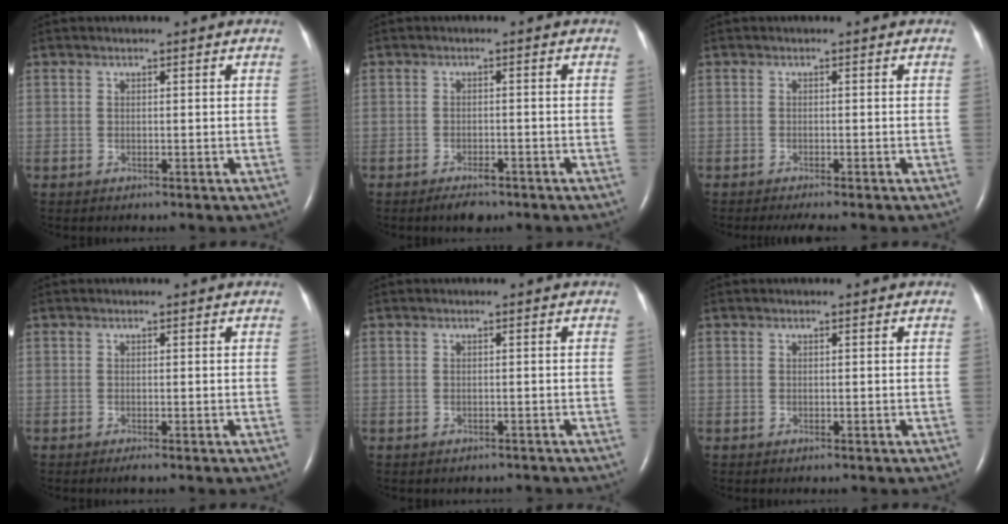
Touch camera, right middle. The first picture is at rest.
{"total": 2.7, "force": [-2.0, 1.1, 1.5], "torque": [-0.029, -0.002, -0.025]}
{"total": 3.7, "force": [-3.1, 0.1, 2.0], "torque": [-0.025, -0.008, -0.043]}
{"total": 0.7, "force": [-0.5, -0.1, 0.5], "torque": [-0.010, -0.002, -0.008]}
{"total": 0.9, "force": [-0.8, 0.5, 0.2], "torque": [-0.009, 0.000, -0.008]}
{"total": 0.0}